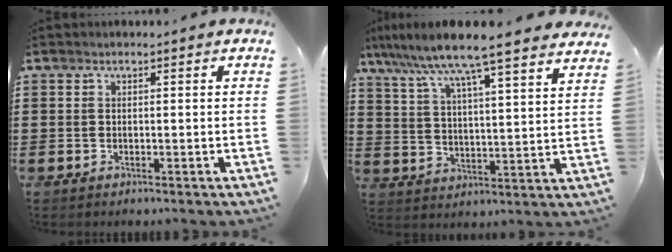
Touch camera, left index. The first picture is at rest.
{"total": 8.6, "force": [7.6, -0.6, 3.8], "torque": [-0.107, -0.047, 0.125]}